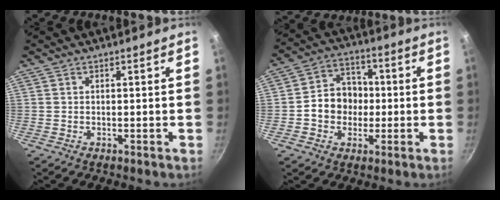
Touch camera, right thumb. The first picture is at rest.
{"total": 10.2, "force": [-0.8, 8.7, 5.3], "torque": [-0.048, 0.022, -0.026]}